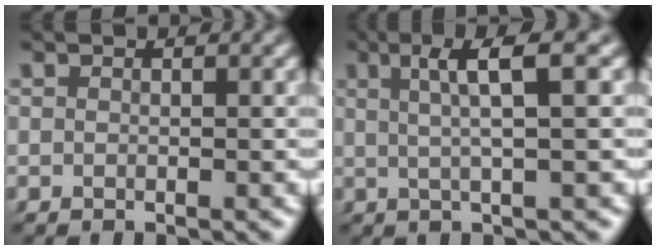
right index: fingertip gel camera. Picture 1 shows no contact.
{"total": 4.5, "force": [2.0, -0.2, 4.0], "torque": [-0.064, 0.015, 0.027]}